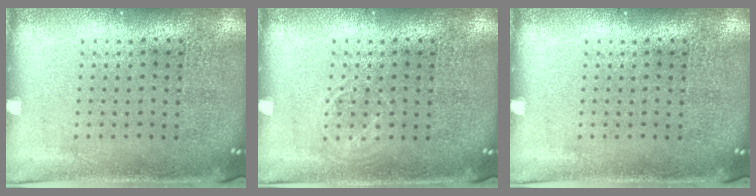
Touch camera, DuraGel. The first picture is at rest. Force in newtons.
{"total": 1.0, "press": 1.0, "slide": 0.1}
{"total": 0.0}